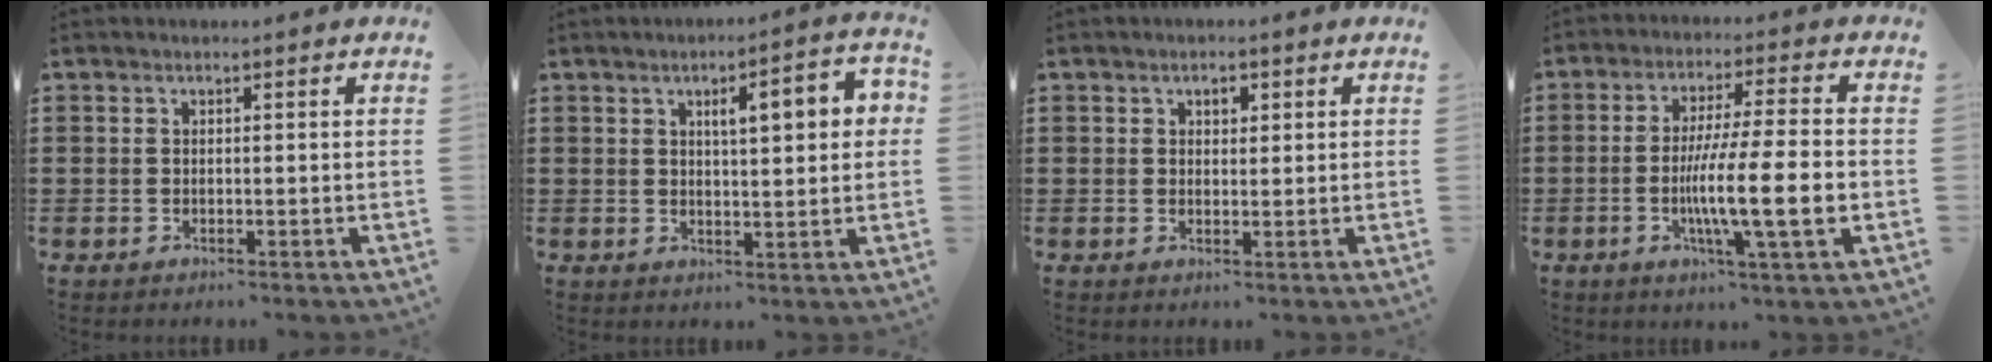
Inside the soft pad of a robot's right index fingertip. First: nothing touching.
{"total": 5.5, "force": [1.4, 1.3, 5.1], "torque": [-0.076, -0.006, 0.015]}
{"total": 1.5, "force": [0.7, 0.9, 0.9], "torque": [-0.020, 0.008, 0.011]}
{"total": 11.8, "force": [-2.7, 1.0, 11.5], "torque": [-0.202, -0.017, -0.051]}